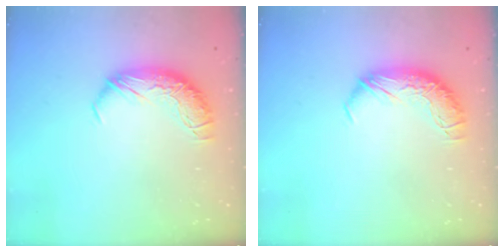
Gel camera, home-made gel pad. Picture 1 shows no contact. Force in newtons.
{"total": 0.0}